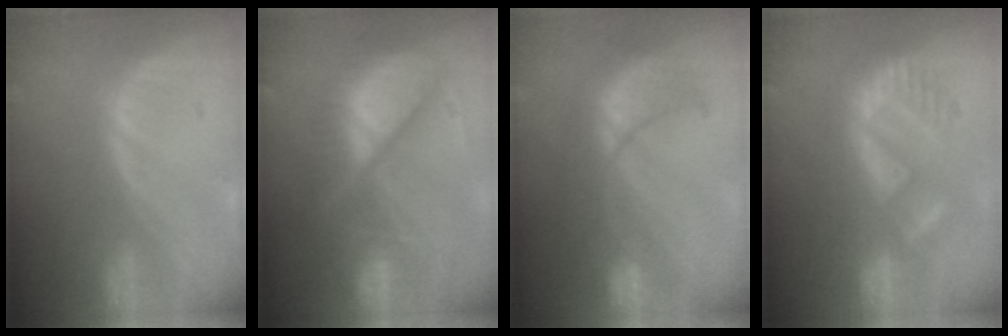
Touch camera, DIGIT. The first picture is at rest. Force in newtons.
{"total": 10.6, "press": 10.5, "slide": 1.4}
{"total": 8.3, "press": 8.3, "slide": 0.9}
{"total": 8.5, "press": 8.3, "slide": 1.8}